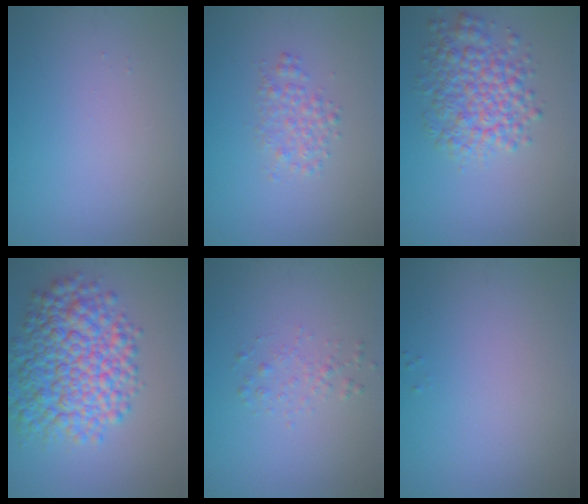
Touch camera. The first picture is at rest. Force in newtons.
{"total": 2.0, "press": 2.0, "slide": 0.0}
{"total": 5.2, "press": 5.2, "slide": 0.1}
{"total": 8.5, "press": 8.5, "slide": 0.1}
{"total": 1.2, "press": 1.2, "slide": 0.0}
{"total": 0.0}